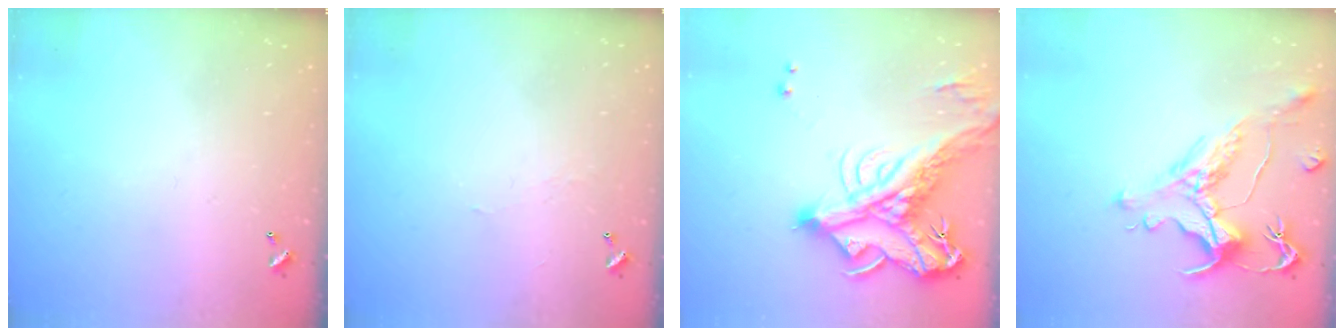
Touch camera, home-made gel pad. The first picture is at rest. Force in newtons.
{"total": 1.7, "press": 1.7, "slide": 0.4}
{"total": 12.9, "press": 12.6, "slide": 3.0}
{"total": 1.3, "press": 0.1, "slide": 1.3}